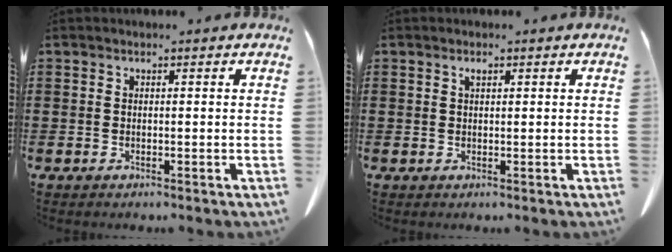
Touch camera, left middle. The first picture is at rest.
{"total": 1.0, "force": [0.5, 0.3, 0.8], "torque": [-0.017, 0.003, 0.008]}